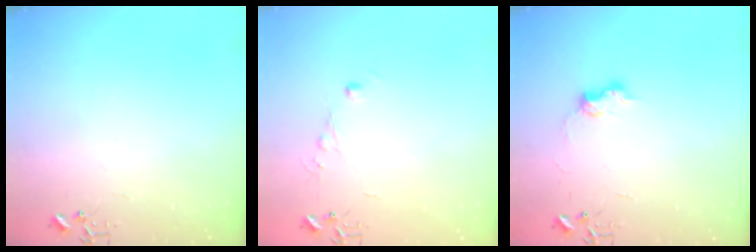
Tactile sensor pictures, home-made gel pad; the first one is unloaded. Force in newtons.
{"total": 4.4, "press": 4.4, "slide": 0.5}
{"total": 7.4, "press": 7.4, "slide": 0.4}